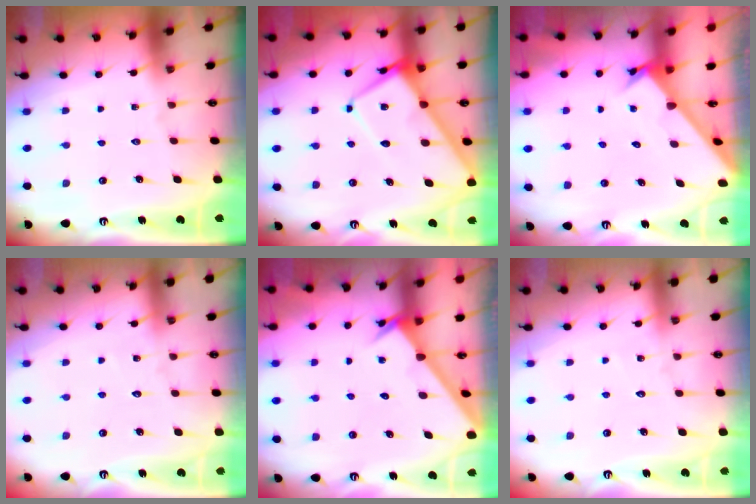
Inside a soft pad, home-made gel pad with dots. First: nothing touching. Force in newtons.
{"total": 11.1, "press": 11.0, "slide": 1.2}
{"total": 2.4, "press": 2.4, "slide": 0.1}
{"total": 2.8, "press": 2.8, "slide": 0.3}
{"total": 2.6, "press": 2.6, "slide": 0.1}
{"total": 2.8, "press": 2.8, "slide": 0.3}